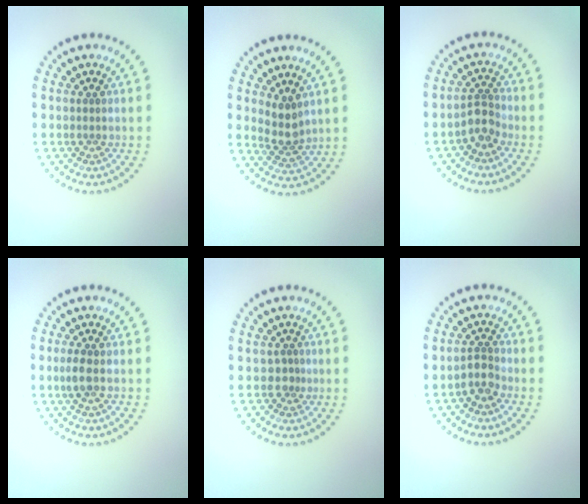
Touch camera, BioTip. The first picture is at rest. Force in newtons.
{"total": 2.5, "press": 2.0, "slide": 1.5}
{"total": 2.2, "press": 1.8, "slide": 1.3}
{"total": 1.5, "press": 1.4, "slide": 0.5}
{"total": 1.0, "press": 0.6, "slide": 0.8}
{"total": 2.0, "press": 1.6, "slide": 1.1}